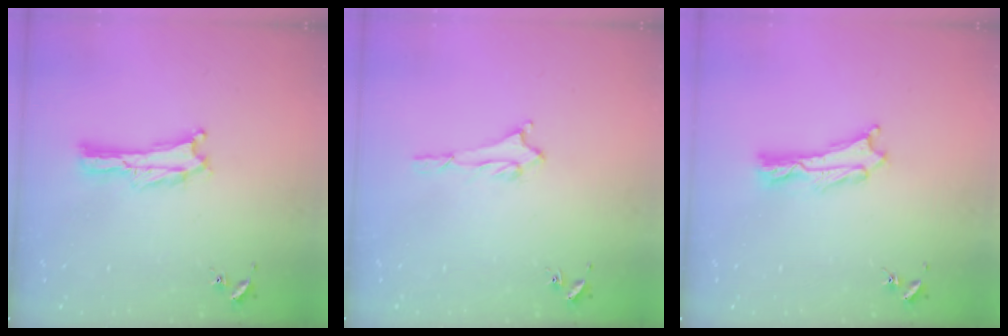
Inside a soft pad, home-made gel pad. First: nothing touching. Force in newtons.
{"total": 1.6, "press": 1.6, "slide": 0.2}
{"total": 1.1, "press": 1.1, "slide": 0.2}